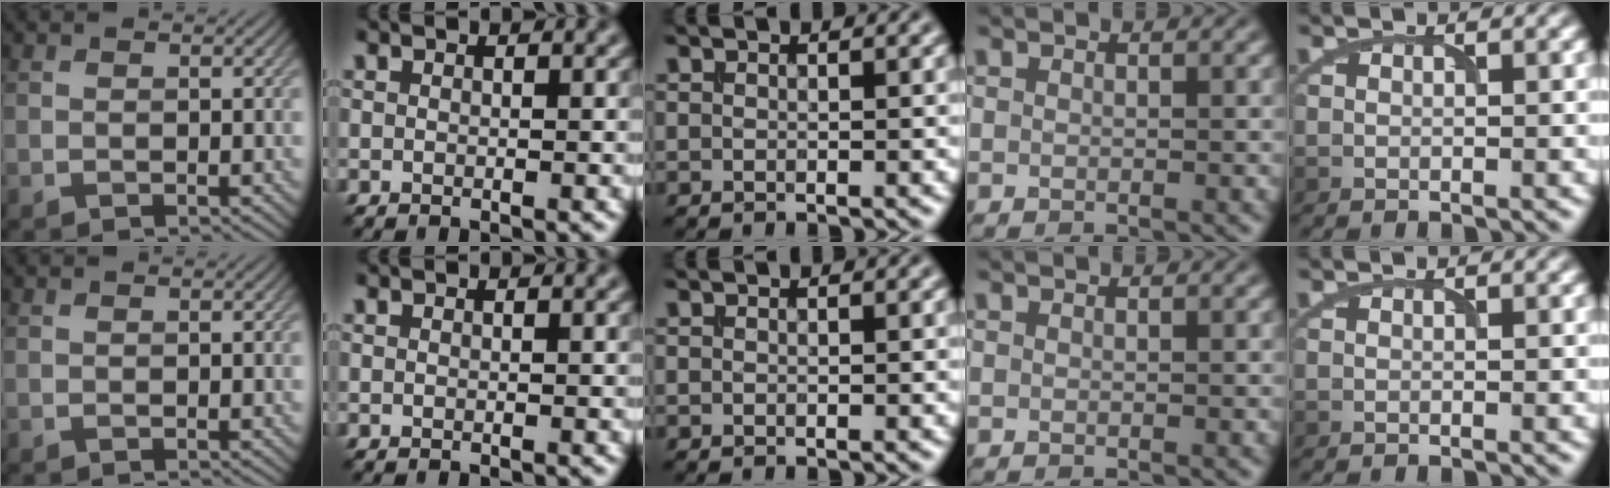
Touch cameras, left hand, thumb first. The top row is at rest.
{}